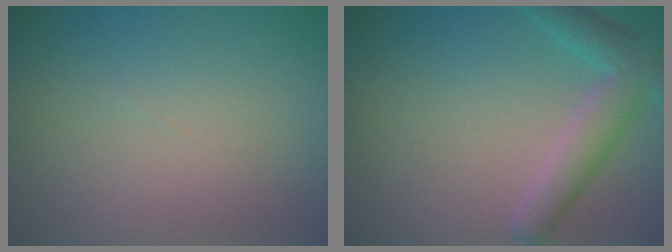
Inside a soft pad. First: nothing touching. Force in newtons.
{"total": 4.1, "press": 4.1, "slide": 0.3}